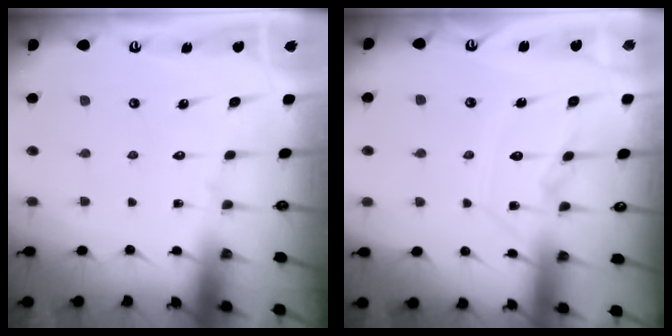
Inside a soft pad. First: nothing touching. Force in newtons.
{"total": 9.9, "press": 9.9, "slide": 0.1}